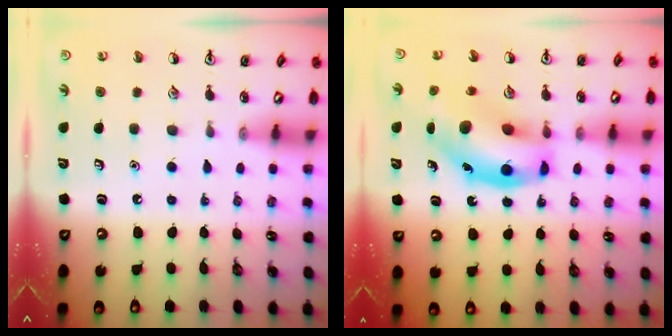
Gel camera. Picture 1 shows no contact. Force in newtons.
{"total": 15.9, "press": 15.6, "slide": 3.2}